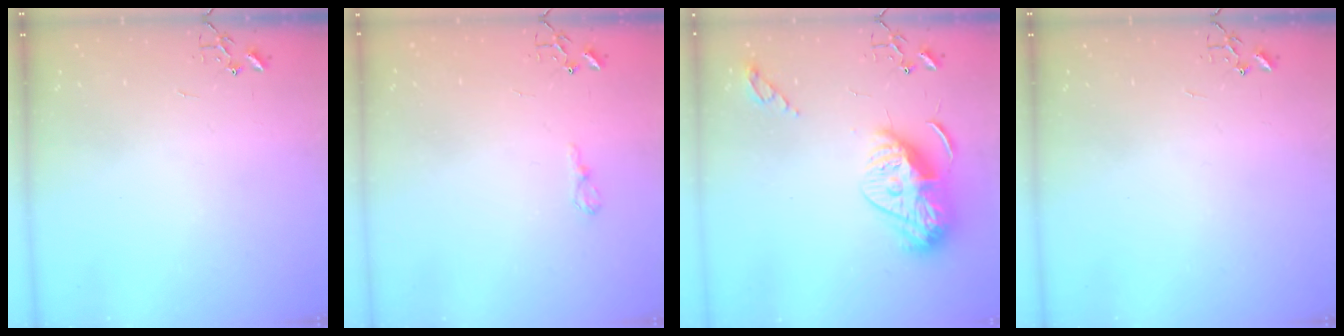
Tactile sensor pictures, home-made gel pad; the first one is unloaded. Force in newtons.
{"total": 7.3, "press": 7.3, "slide": 0.9}
{"total": 16.0, "press": 16.0, "slide": 0.9}
{"total": 0.0}